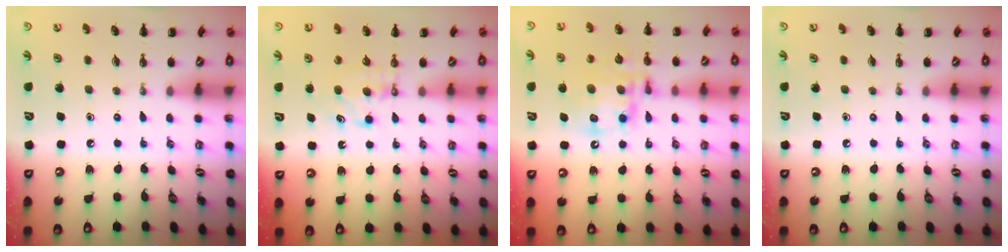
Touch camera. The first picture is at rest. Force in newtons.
{"total": 5.6, "press": 5.4, "slide": 1.5}
{"total": 12.7, "press": 12.4, "slide": 2.9}
{"total": 0.0}